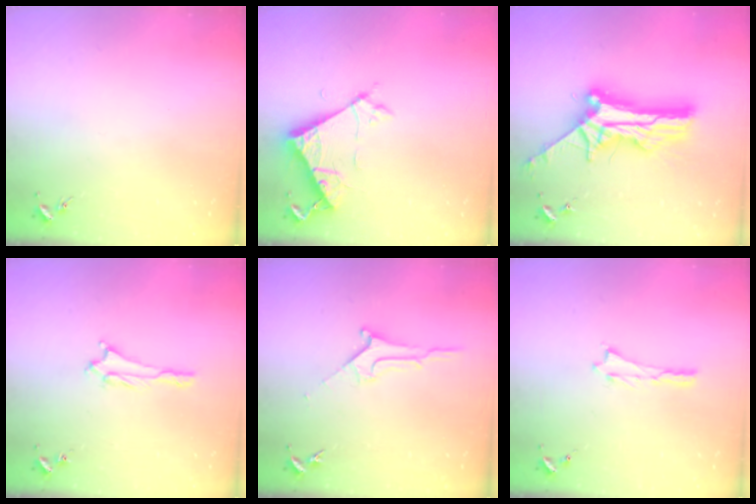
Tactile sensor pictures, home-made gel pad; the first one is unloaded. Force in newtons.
{"total": 6.9, "press": 6.9, "slide": 0.5}
{"total": 10.4, "press": 10.4, "slide": 0.9}
{"total": 1.6, "press": 1.6, "slide": 0.1}
{"total": 1.8, "press": 1.7, "slide": 0.2}
{"total": 0.0}